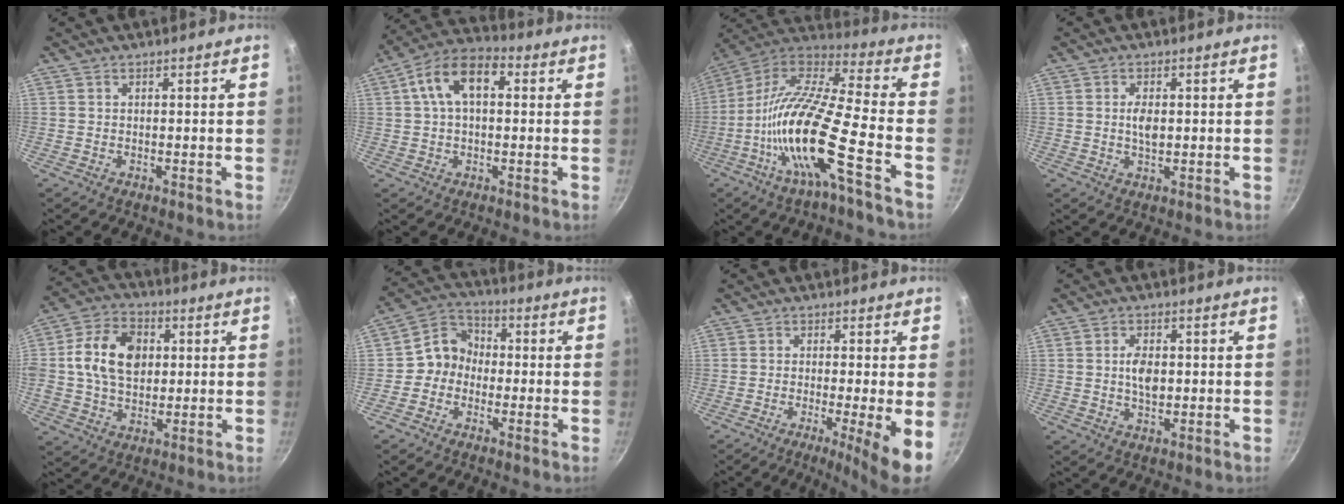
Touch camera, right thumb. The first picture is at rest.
{"total": 11.7, "force": [2.6, 6.9, 9.1], "torque": [-0.145, 0.032, 0.028]}
{"total": 20.2, "force": [-8.0, 3.5, 18.2], "torque": [-0.326, 0.042, -0.171]}
{"total": 3.3, "force": [0.2, 1.7, 2.8], "torque": [-0.042, 0.000, 0.003]}
{"total": 14.1, "force": [2.0, 10.3, 9.5], "torque": [-0.149, 0.011, 0.021]}
{"total": 7.0, "force": [-1.4, 6.3, 2.8], "torque": [-0.014, 0.030, -0.046]}
{"total": 8.2, "force": [-2.0, 0.6, 7.9], "torque": [-0.120, -0.006, -0.033]}
{"total": 4.7, "force": [0.1, 2.7, 3.8], "torque": [-0.055, 0.003, 0.001]}